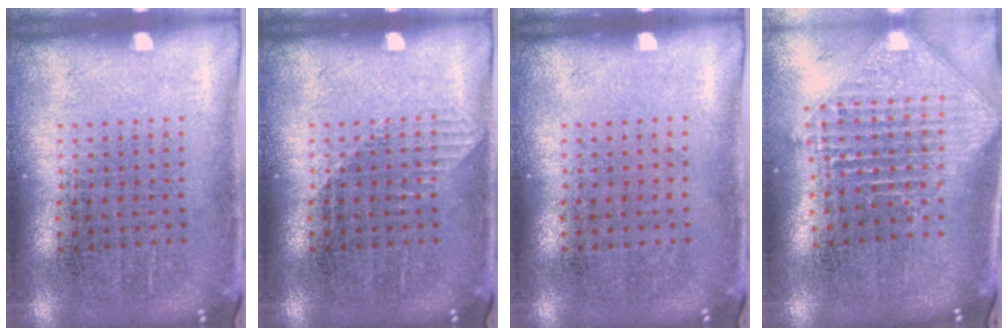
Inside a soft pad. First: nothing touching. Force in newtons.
{"total": 0.7, "press": 0.6, "slide": 0.2}
{"total": 0.0}
{"total": 2.5, "press": 1.9, "slide": 1.6}